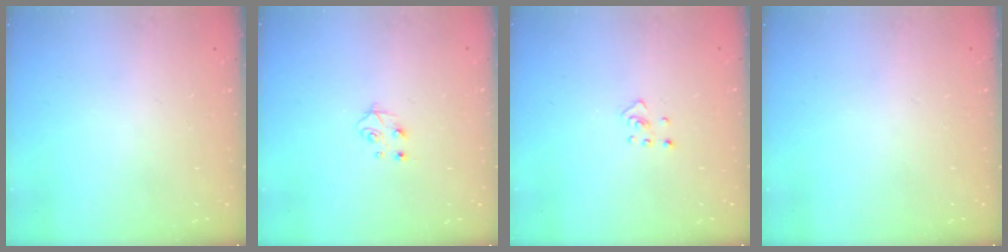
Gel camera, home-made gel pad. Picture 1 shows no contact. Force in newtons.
{"total": 5.0, "press": 4.9, "slide": 0.5}
{"total": 2.4, "press": 2.3, "slide": 0.4}
{"total": 0.0}